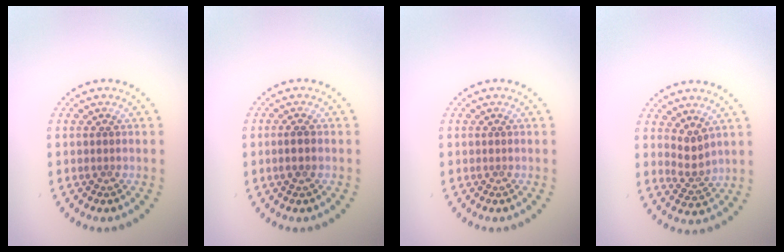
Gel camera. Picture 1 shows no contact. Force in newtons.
{"total": 1.3, "press": 1.1, "slide": 0.5}
{"total": 0.0}
{"total": 2.1, "press": 1.6, "slide": 1.4}